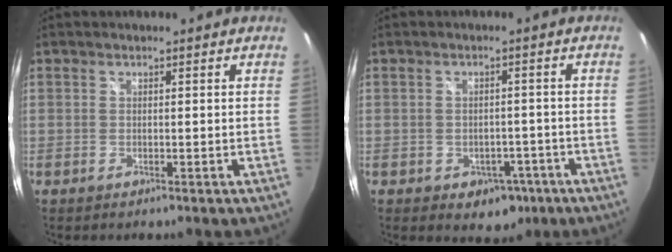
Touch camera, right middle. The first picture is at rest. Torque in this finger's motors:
{"motor_torque": [0.51, -0.50, 0.03, 0.03]}